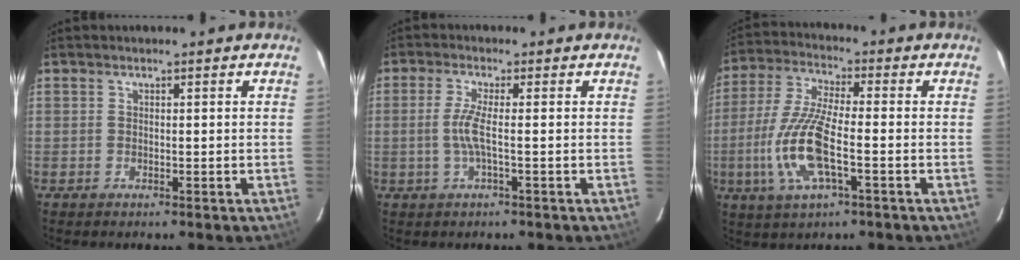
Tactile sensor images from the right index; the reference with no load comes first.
{"total": 4.0, "force": [-0.7, -0.3, 3.9], "torque": [-0.083, -0.004, -0.014]}
{"total": 13.5, "force": [-3.6, 3.5, 12.6], "torque": [-0.273, -0.008, -0.071]}